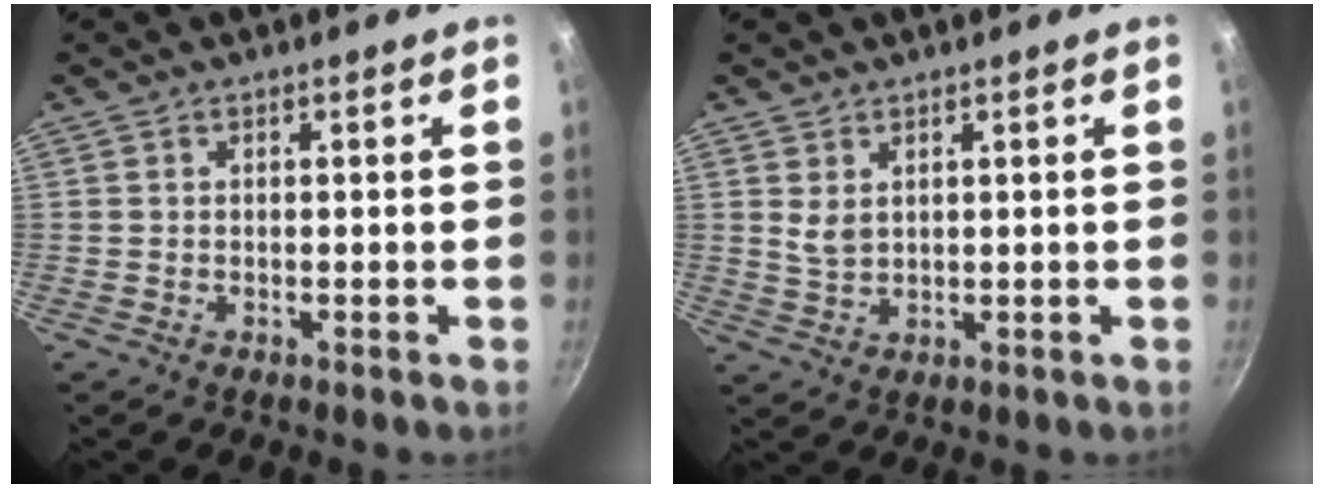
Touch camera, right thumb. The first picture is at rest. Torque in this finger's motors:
{"motor_torque": [0.05, -0.02, 0.29, 0.53, 0.03]}